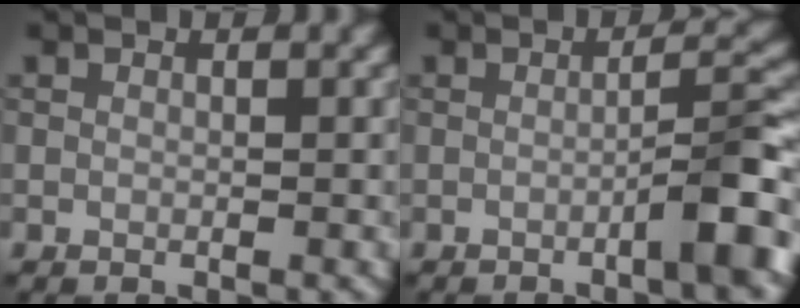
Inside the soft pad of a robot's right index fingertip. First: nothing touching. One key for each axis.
{"total": 4.3, "fx": -1.9, "fy": 0.5, "fz": 3.9, "tx": -0.051, "ty": 0.020, "tz": -0.036}